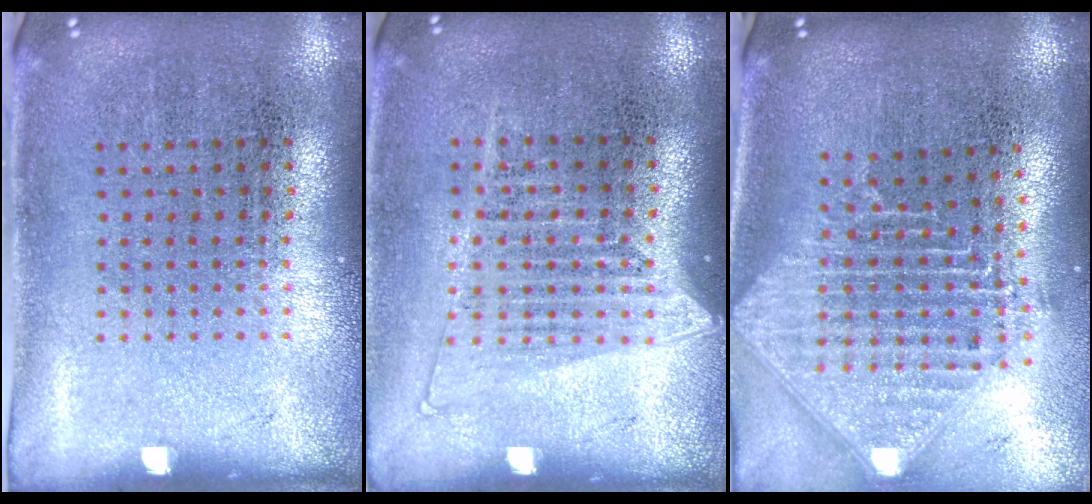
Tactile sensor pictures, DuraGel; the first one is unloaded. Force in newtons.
{"total": 1.3, "press": 1.1, "slide": 0.6}
{"total": 2.4, "press": 1.8, "slide": 1.6}